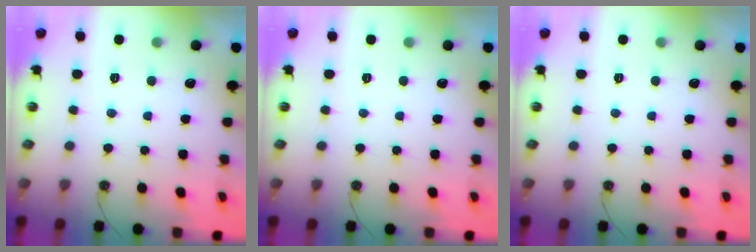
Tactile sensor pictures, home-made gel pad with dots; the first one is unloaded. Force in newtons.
{"total": 0.0}
{"total": 0.0}